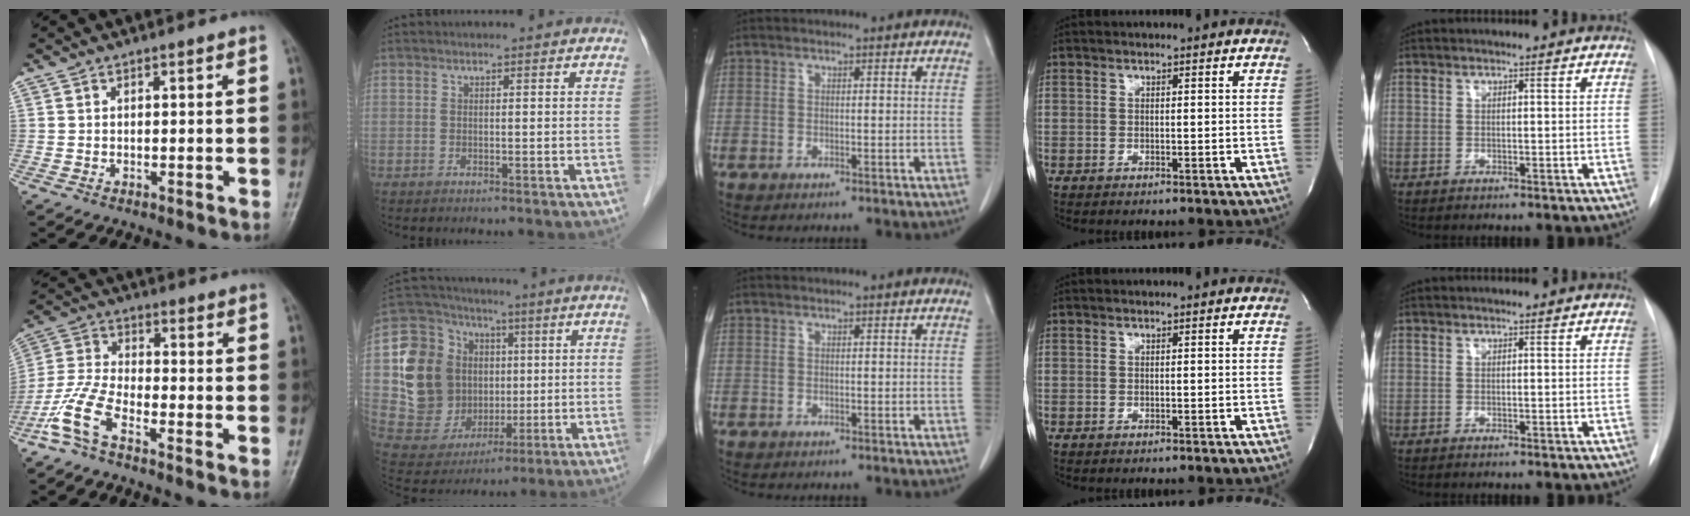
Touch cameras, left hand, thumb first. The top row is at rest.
{"thumb": {"total": 8.2, "force": [-5.4, 2.7, 5.5], "torque": [-0.129, 0.024, -0.124]}, "index": {"total": 16.7, "force": [1.3, 14.0, 9.0], "torque": [-0.183, 0.045, 0.050]}}